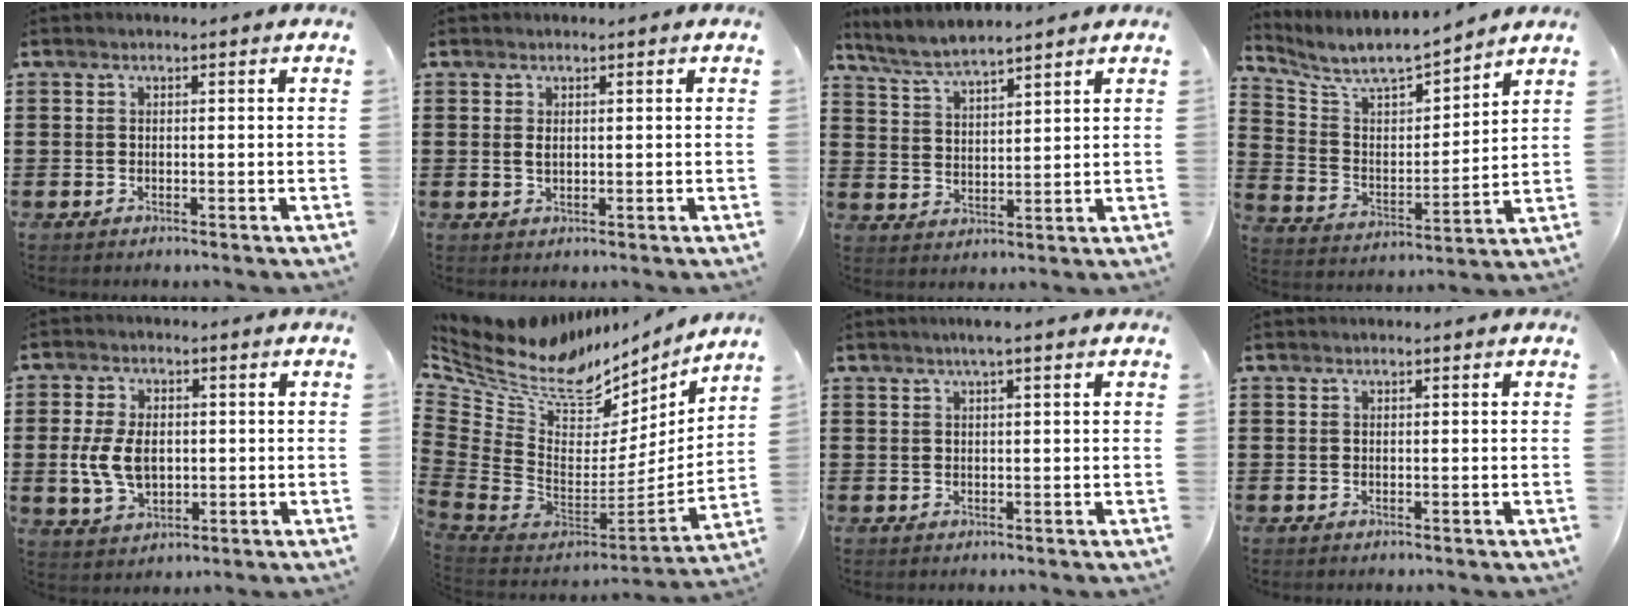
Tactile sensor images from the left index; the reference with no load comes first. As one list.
[{"total": 1.1, "force": [0.4, 0.5, 1.0], "torque": [-0.021, 0.003, 0.006]}, {"total": 5.2, "force": [4.8, 0.4, 1.9], "torque": [-0.054, -0.016, 0.085]}, {"total": 7.2, "force": [6.6, 1.3, 2.8], "torque": [-0.086, -0.048, 0.109]}, {"total": 7.0, "force": [-0.2, 4.5, 5.4], "torque": [-0.123, 0.001, -0.011]}, {"total": 8.4, "force": [5.8, 4.7, 3.9], "torque": [-0.120, -0.057, 0.099]}, {"total": 2.0, "force": [1.3, -0.1, 1.5], "torque": [-0.030, 0.001, 0.023]}, {"total": 0.0}]